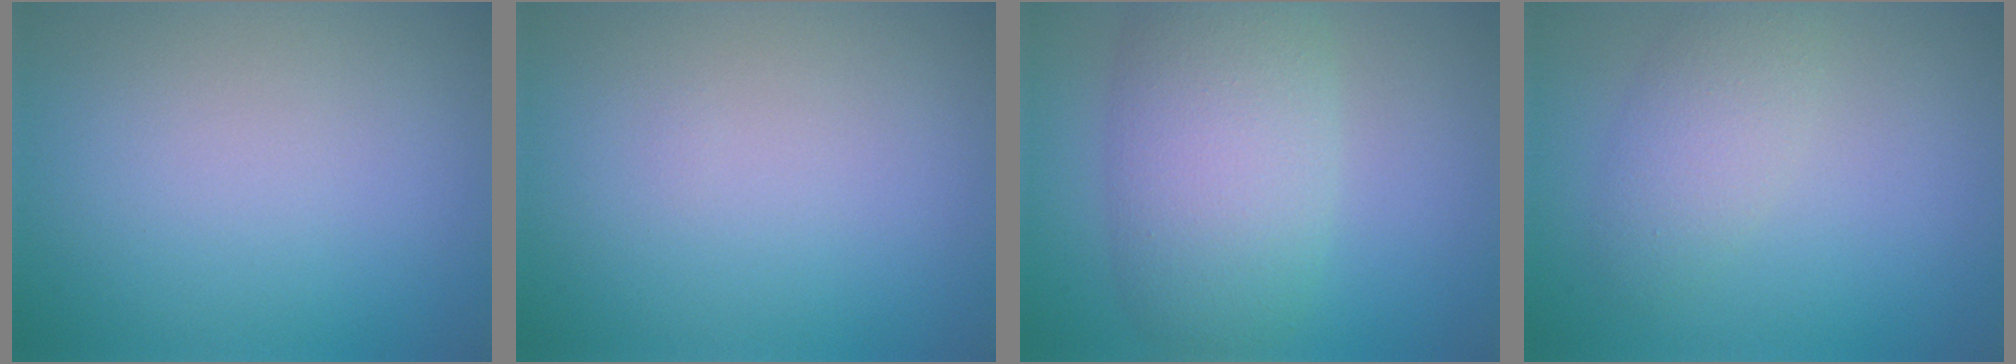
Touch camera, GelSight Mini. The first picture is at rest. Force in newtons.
{"total": 0.0}
{"total": 7.5, "press": 7.5, "slide": 0.2}
{"total": 2.9, "press": 2.9, "slide": 0.1}